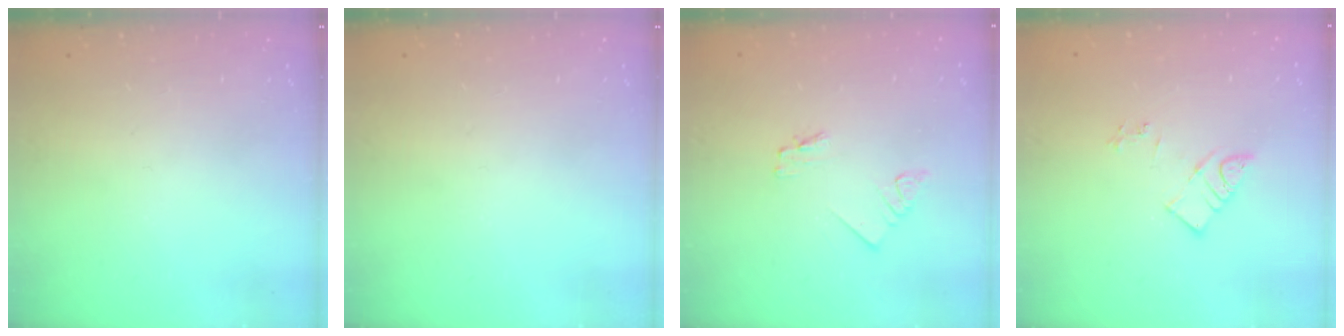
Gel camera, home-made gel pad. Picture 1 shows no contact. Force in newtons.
{"total": 0.0}
{"total": 1.8, "press": 1.7, "slide": 0.2}
{"total": 6.0, "press": 6.0, "slide": 0.2}